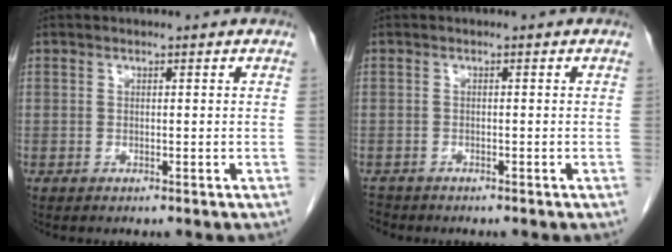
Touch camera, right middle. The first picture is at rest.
{"total": 2.0, "force": [-1.8, 0.8, 0.0], "torque": [-0.004, -0.004, -0.031]}